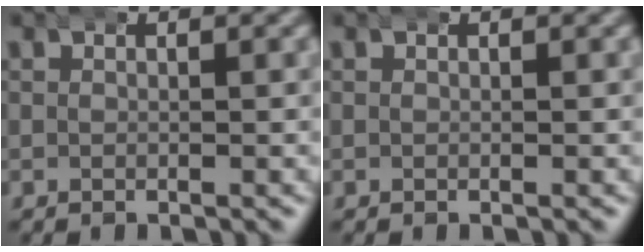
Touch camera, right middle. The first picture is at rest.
{"total": 0.0}